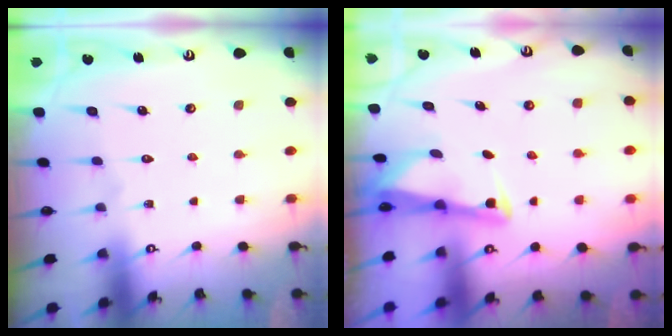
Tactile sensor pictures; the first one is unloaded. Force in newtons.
{"total": 2.9, "press": 2.9, "slide": 0.3}